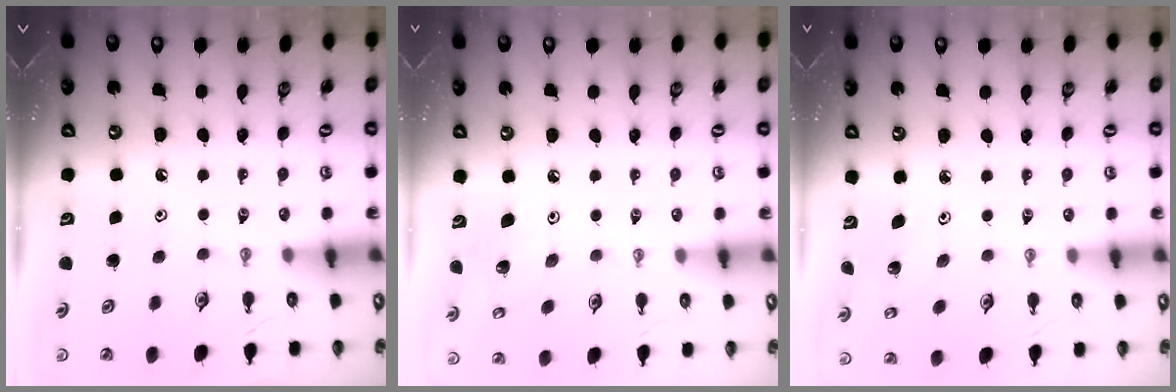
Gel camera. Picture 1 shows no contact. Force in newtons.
{"total": 6.8, "press": 6.3, "slide": 2.4}
{"total": 1.7, "press": 1.6, "slide": 0.2}